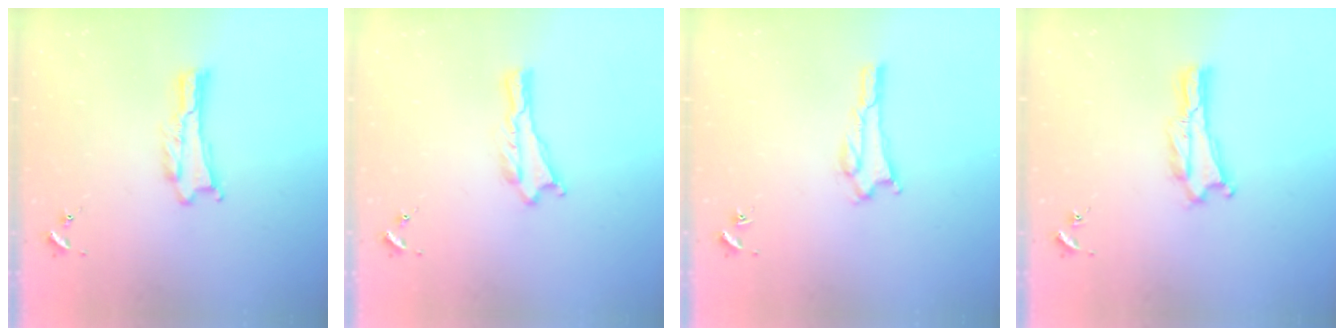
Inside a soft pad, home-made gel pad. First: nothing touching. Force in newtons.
{"total": 0.0}
{"total": 1.5, "press": 1.5, "slide": 0.2}
{"total": 0.0}